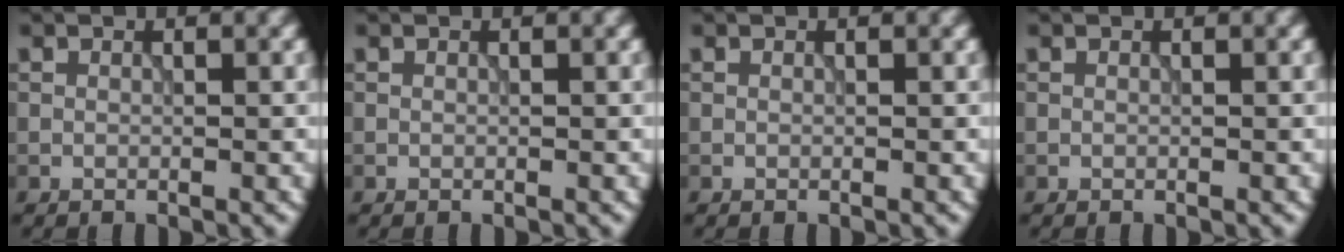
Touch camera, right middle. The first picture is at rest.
{"total": 0.0}
{"total": 0.0}
{"total": 0.0}